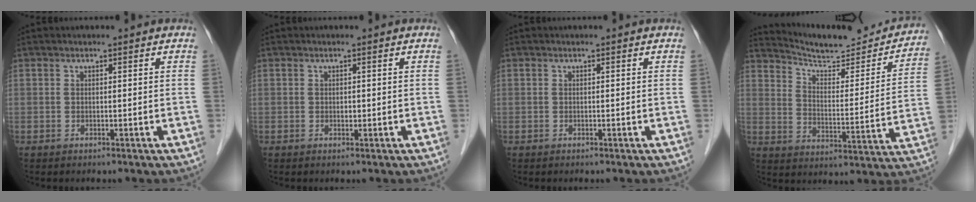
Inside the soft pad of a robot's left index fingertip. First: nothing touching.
{"total": 0.5, "force": [-0.3, 0.3, 0.3], "torque": [-0.004, -0.003, -0.006]}
{"total": 0.0}
{"total": 18.7, "force": [17.8, 2.6, 5.1], "torque": [-0.073, -0.040, 0.244]}